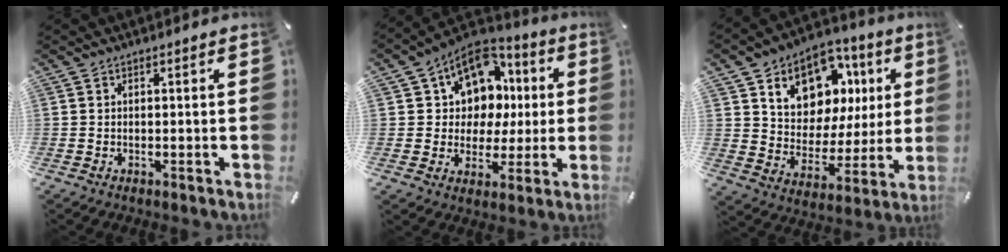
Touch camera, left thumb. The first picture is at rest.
{"total": 12.4, "force": [4.3, 10.8, 4.5], "torque": [-0.074, -0.023, 0.085]}
{"total": 12.3, "force": [6.5, 9.4, 4.5], "torque": [-0.080, -0.050, 0.120]}